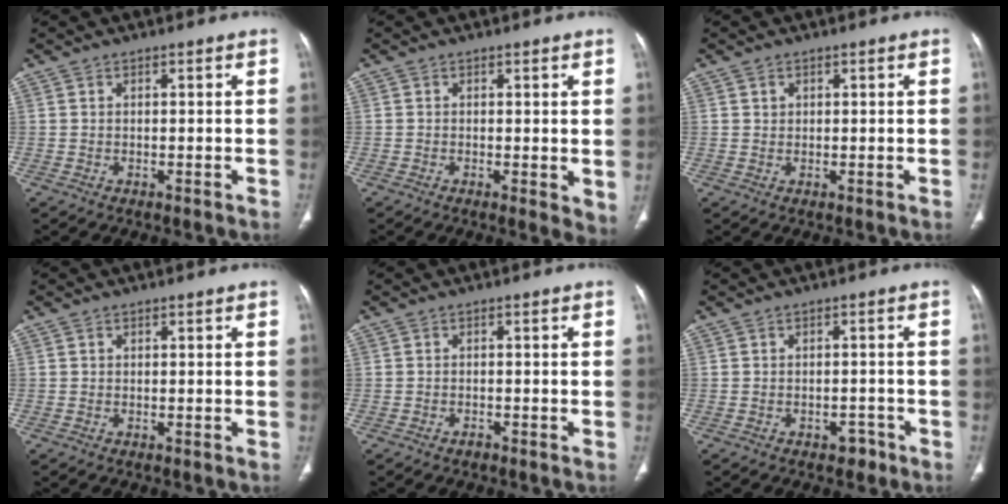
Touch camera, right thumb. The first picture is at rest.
{"total": 3.6, "force": [0.0, 1.4, 3.3], "torque": [-0.040, -0.011, -0.003]}
{"total": 1.0, "force": [0.4, 0.9, 0.3], "torque": [0.001, -0.002, 0.008]}
{"total": 0.0}
{"total": 0.9, "force": [-0.7, 0.5, 0.2], "torque": [-0.006, 0.003, -0.013]}
{"total": 2.6, "force": [-1.7, 1.7, 1.1], "torque": [-0.001, 0.012, -0.018]}